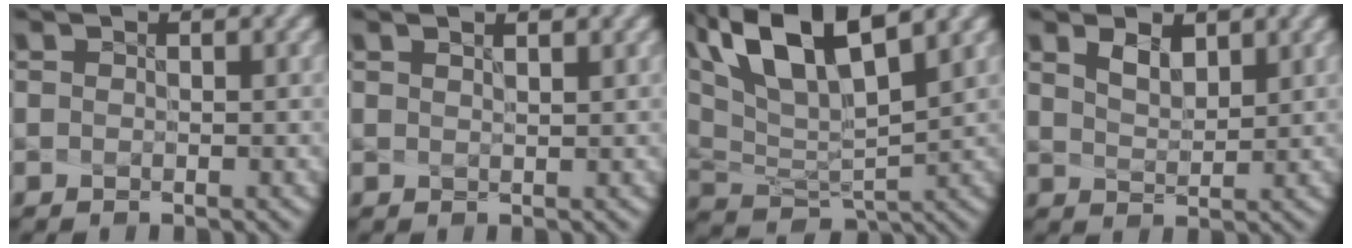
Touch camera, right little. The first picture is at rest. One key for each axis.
{"total": 1.5, "fx": 1.0, "fy": 0.0, "fz": 1.1, "tx": -0.025, "ty": -0.002, "tz": 0.029}
{"total": 10.1, "fx": 5.8, "fy": 3.1, "fz": 7.6, "tx": -0.162, "ty": 0.014, "tz": 0.110}
{"total": 1.4, "fx": 1.1, "fy": 0.2, "fz": 0.8, "tx": -0.019, "ty": -0.006, "tz": 0.026}